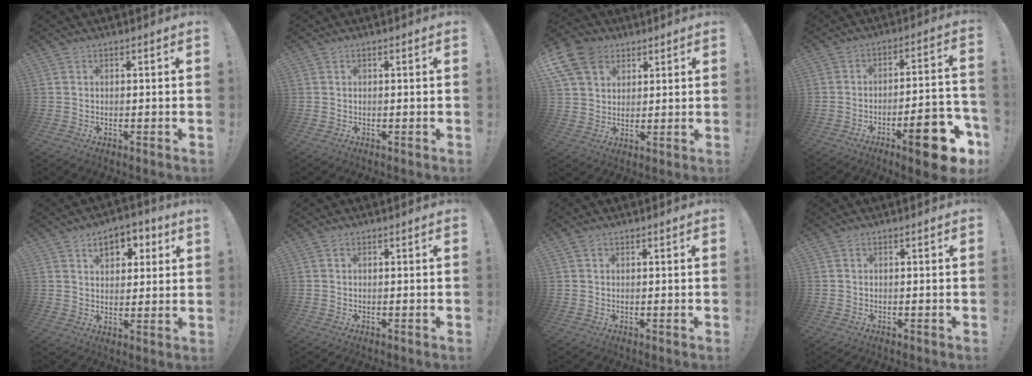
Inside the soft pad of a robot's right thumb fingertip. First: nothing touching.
{"total": 0.0}
{"total": 12.4, "force": [6.0, 9.2, 5.7], "torque": [-0.113, -0.031, 0.120]}
{"total": 15.3, "force": [-9.0, 4.0, 11.7], "torque": [-0.139, 0.058, -0.136]}
{"total": 8.4, "force": [4.5, 5.0, 5.1], "torque": [-0.063, -0.015, 0.077]}
{"total": 0.0}
{"total": 1.0, "force": [0.6, 0.8, 0.3], "torque": [-0.002, 0.000, 0.011]}
{"total": 0.0}